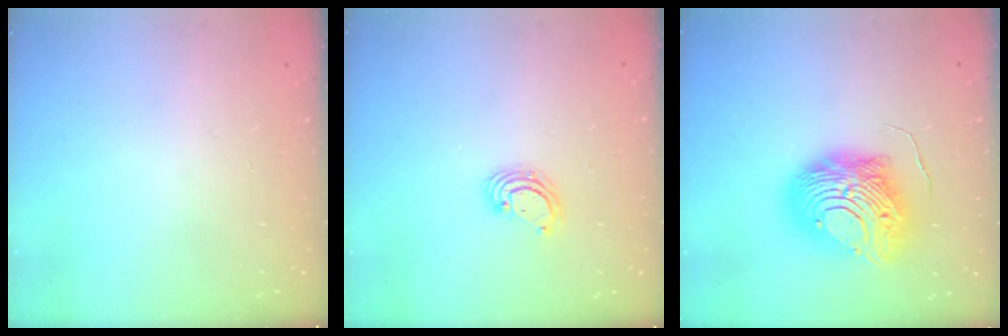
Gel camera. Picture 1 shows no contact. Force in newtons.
{"total": 4.0, "press": 3.9, "slide": 0.2}
{"total": 15.3, "press": 15.2, "slide": 1.6}